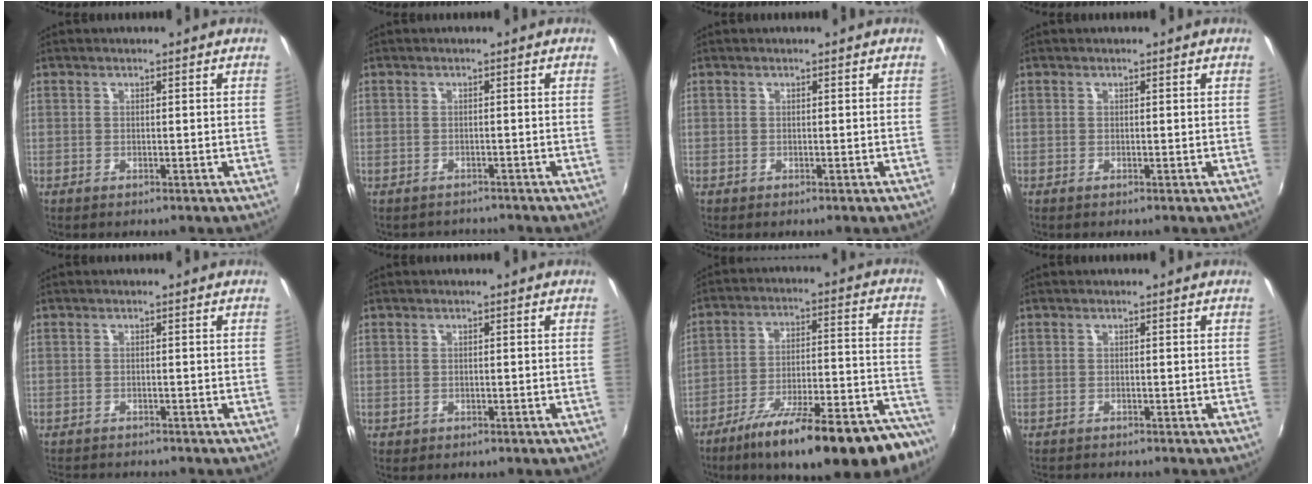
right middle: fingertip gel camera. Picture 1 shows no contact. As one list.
[{"total": 2.8, "force": [-2.6, 1.2, -0.1], "torque": [-0.006, -0.003, -0.039]}, {"total": 0.0}, {"total": 0.0}, {"total": 4.4, "force": [-4.2, 0.7, 1.1], "torque": [-0.034, -0.015, -0.070]}, {"total": 1.2, "force": [-0.6, 0.9, 0.4], "torque": [-0.009, -0.003, -0.005]}, {"total": 26.5, "force": [-21.0, 5.1, 15.3], "torque": [-0.218, -0.038, -0.295]}, {"total": 1.8, "force": [-1.7, 0.2, 0.3], "torque": [-0.012, -0.011, -0.030]}]